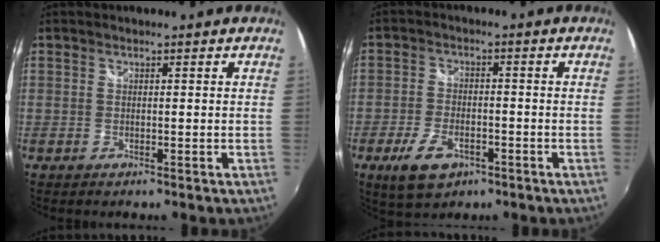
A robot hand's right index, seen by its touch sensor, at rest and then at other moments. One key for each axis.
{"total": 8.2, "fx": -4.4, "fy": 4.4, "fz": 5.3, "tx": -0.124, "ty": -0.007, "tz": -0.075}